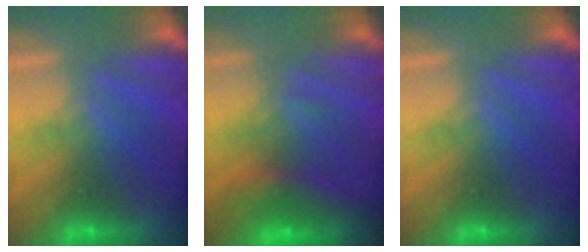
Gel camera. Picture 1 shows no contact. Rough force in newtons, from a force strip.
{"total": 6.4}
{"total": 0.0}